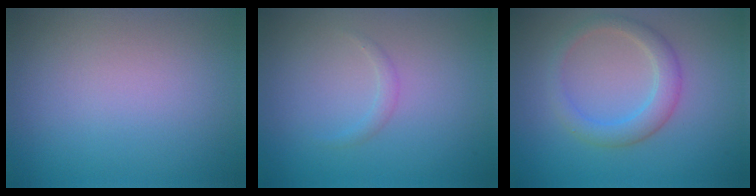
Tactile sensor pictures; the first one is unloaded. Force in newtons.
{"total": 0.8, "press": 0.8, "slide": 0.1}
{"total": 2.9, "press": 2.9, "slide": 0.4}